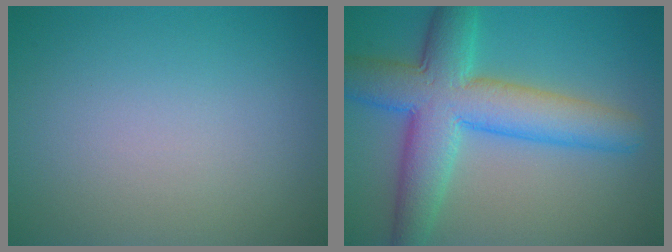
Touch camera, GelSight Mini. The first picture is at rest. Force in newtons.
{"total": 9.0, "press": 9.0, "slide": 0.2}